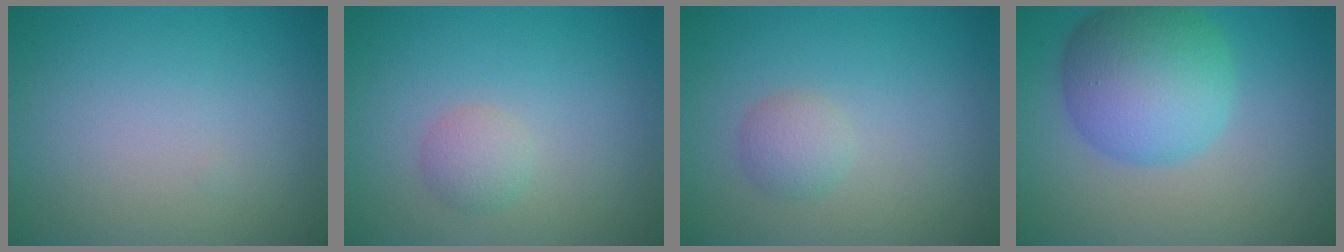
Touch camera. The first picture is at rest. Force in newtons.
{"total": 1.7, "press": 1.7, "slide": 0.0}
{"total": 1.7, "press": 1.7, "slide": 0.1}
{"total": 8.1, "press": 8.1, "slide": 0.1}